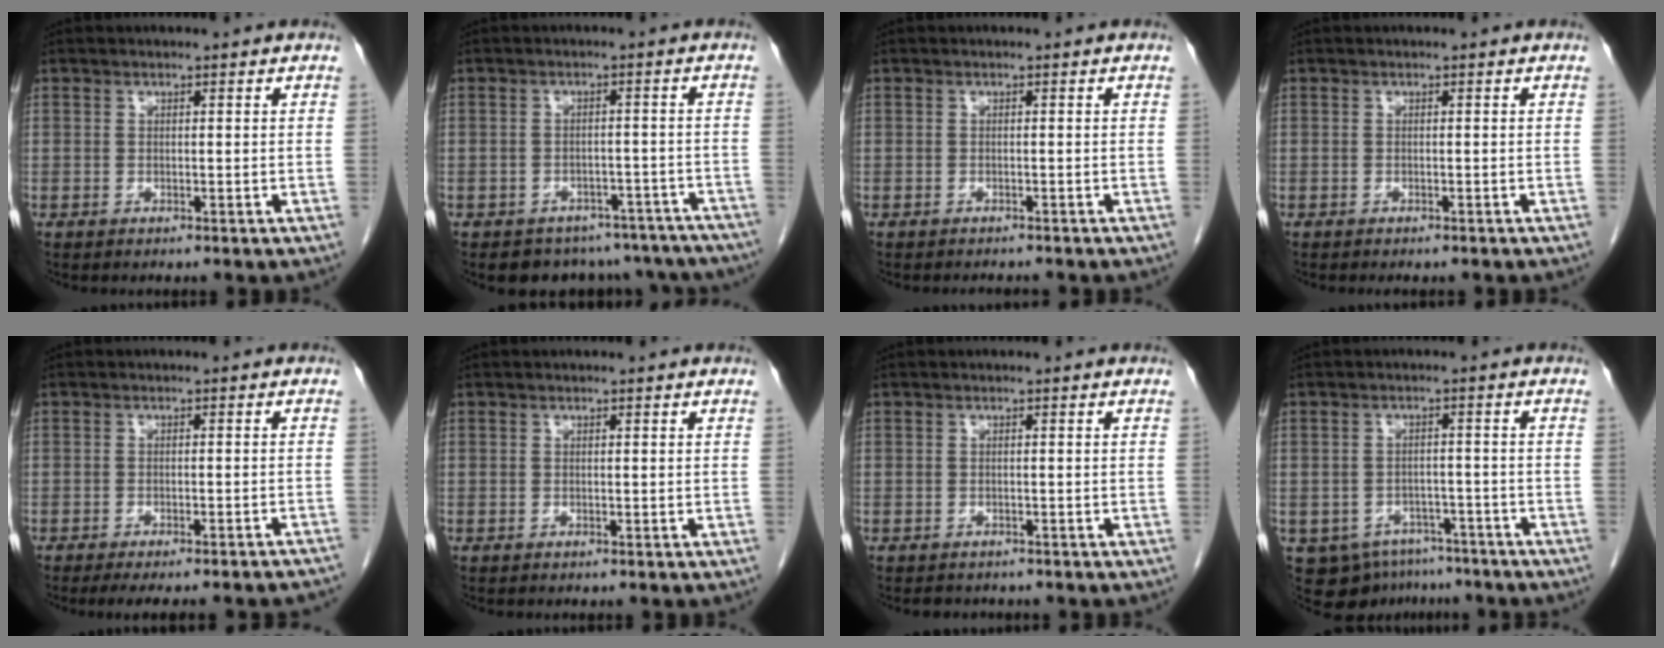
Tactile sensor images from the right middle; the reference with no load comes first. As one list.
[{"total": 13.7, "force": [-11.5, 7.0, 2.6], "torque": [-0.025, 0.026, -0.117]}, {"total": 1.7, "force": [-1.7, 0.1, 0.3], "torque": [-0.007, -0.006, -0.019]}, {"total": 1.9, "force": [-1.7, 0.4, 0.8], "torque": [-0.016, -0.006, -0.019]}, {"total": 14.5, "force": [-13.3, 1.4, 5.6], "torque": [-0.055, -0.004, -0.149]}, {"total": 0.0}, {"total": 2.1, "force": [-1.9, 0.9, 0.3], "torque": [-0.011, -0.003, -0.024]}, {"total": 8.9, "force": [-6.3, 5.8, 2.5], "torque": [-0.037, 0.006, -0.083]}]